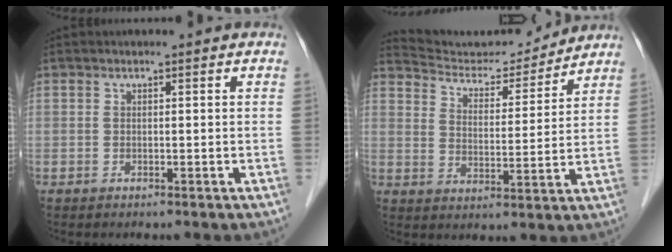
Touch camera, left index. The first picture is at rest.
{"total": 11.7, "force": [11.6, 1.2, 1.4], "torque": [-0.026, 0.000, 0.186]}